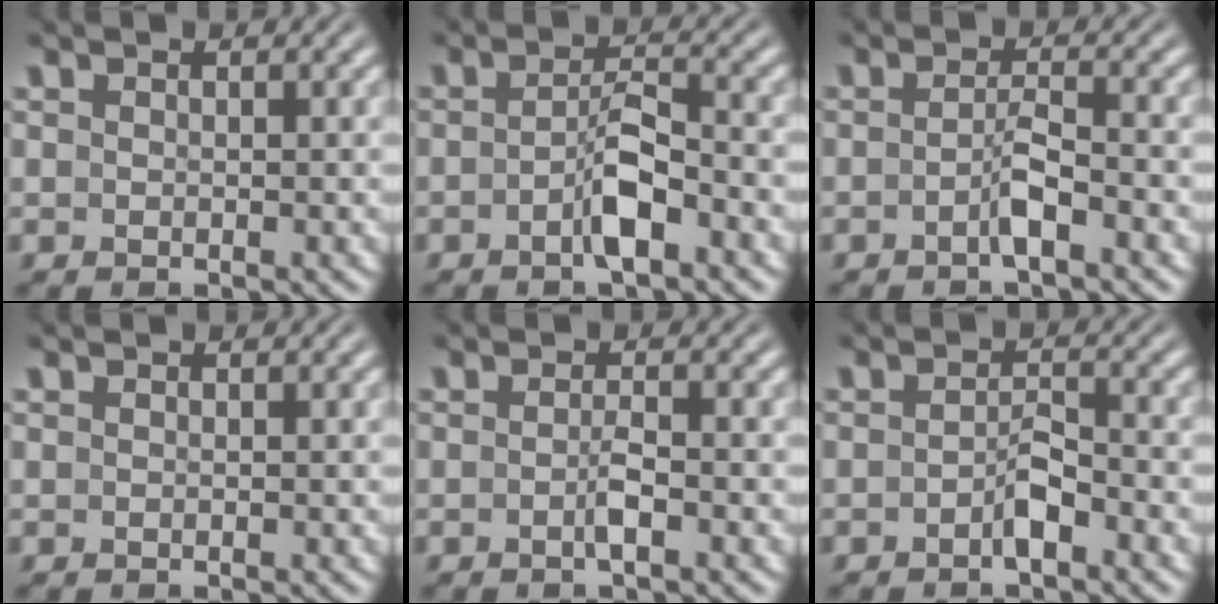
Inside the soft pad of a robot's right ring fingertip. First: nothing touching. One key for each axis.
{"total": 2.9, "fx": -1.6, "fy": 0.3, "fz": 2.4, "tx": -0.034, "ty": -0.004, "tz": -0.026}
{"total": 2.1, "fx": -1.5, "fy": -0.3, "fz": 1.5, "tx": -0.019, "ty": -0.001, "tz": -0.026}
{"total": 0.0}
{"total": 1.4, "fx": -0.9, "fy": -0.3, "fz": 1.1, "tx": -0.016, "ty": 0.001, "tz": -0.019}
{"total": 1.8, "fx": -1.4, "fy": 0.3, "fz": 1.2, "tx": -0.010, "ty": 0.000, "tz": -0.025}